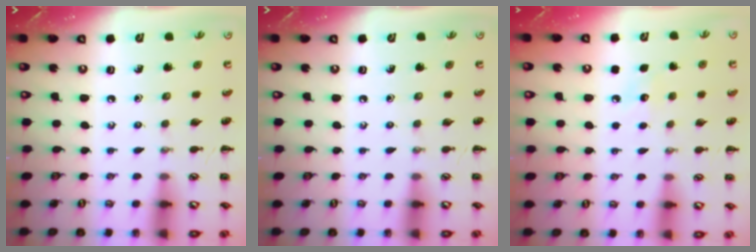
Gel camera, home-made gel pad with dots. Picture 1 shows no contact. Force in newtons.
{"total": 0.0}
{"total": 5.8, "press": 5.6, "slide": 1.4}